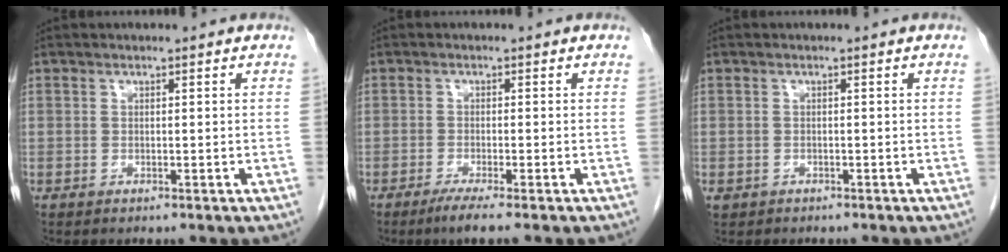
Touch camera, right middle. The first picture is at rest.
{"total": 3.1, "force": [-2.1, -0.4, 2.1], "torque": [-0.044, -0.010, -0.041]}
{"total": 1.4, "force": [-1.0, 1.0, 0.2], "torque": [-0.009, 0.002, -0.014]}